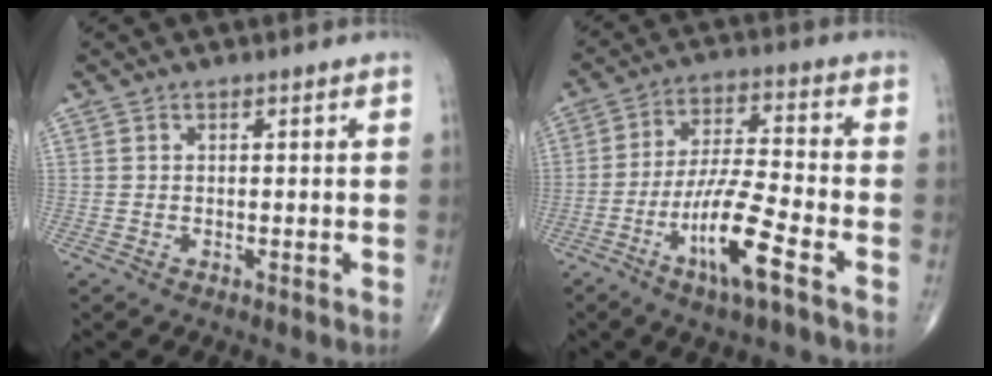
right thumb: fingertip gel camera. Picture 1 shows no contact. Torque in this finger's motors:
{"motor_torque": [2.80, 2.21, 1.73, -1.01, 0.53]}